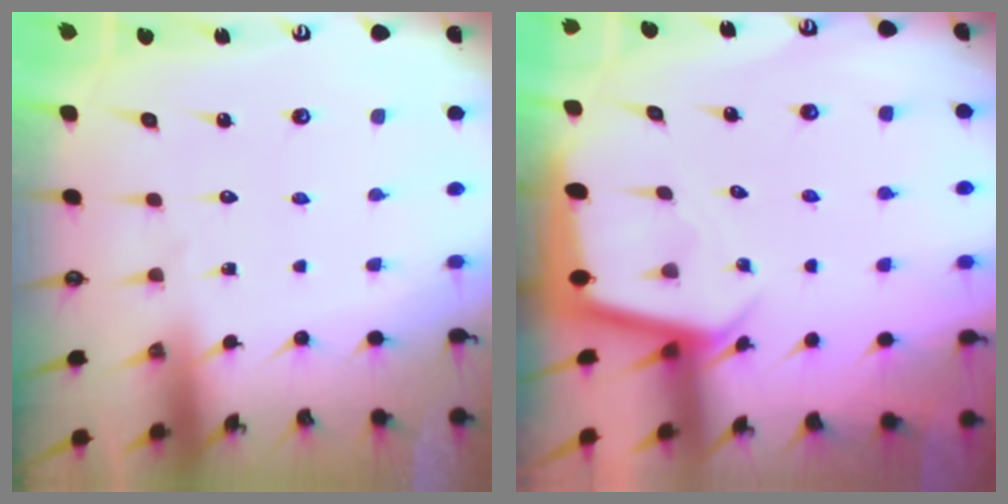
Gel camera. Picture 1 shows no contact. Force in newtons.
{"total": 2.3, "press": 2.3, "slide": 0.1}